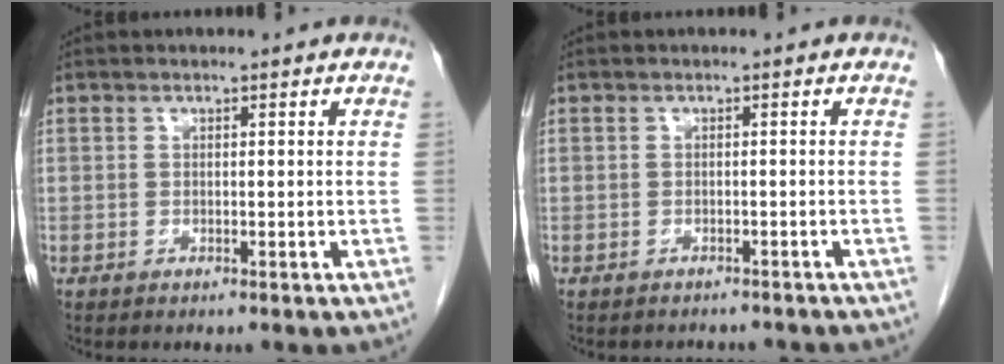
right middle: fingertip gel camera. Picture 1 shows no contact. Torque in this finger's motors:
{"motor_torque": [-0.49, -0.35, -0.10, -0.02]}